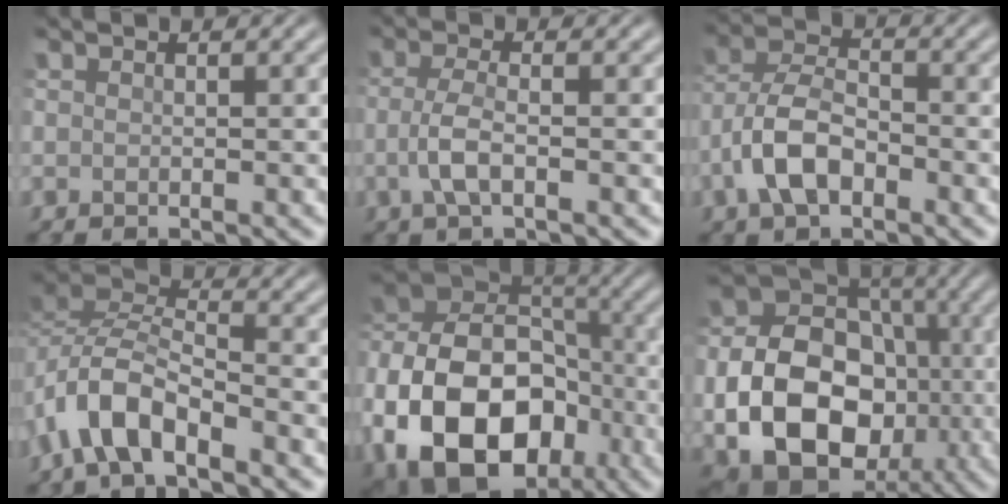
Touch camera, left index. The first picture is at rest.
{"total": 2.9, "force": [-0.6, 1.0, 2.7], "torque": [-0.061, -0.001, -0.017]}
{"total": 5.6, "force": [-2.4, 3.0, 4.1], "torque": [-0.079, 0.007, -0.054]}
{"total": 6.2, "force": [-3.6, 2.8, 4.3], "torque": [-0.078, 0.010, -0.078]}
{"total": 16.9, "force": [-6.3, 11.9, 10.1], "torque": [-0.194, -0.002, -0.119]}
{"total": 13.3, "force": [-3.2, 9.8, 8.4], "torque": [-0.143, -0.019, -0.062]}